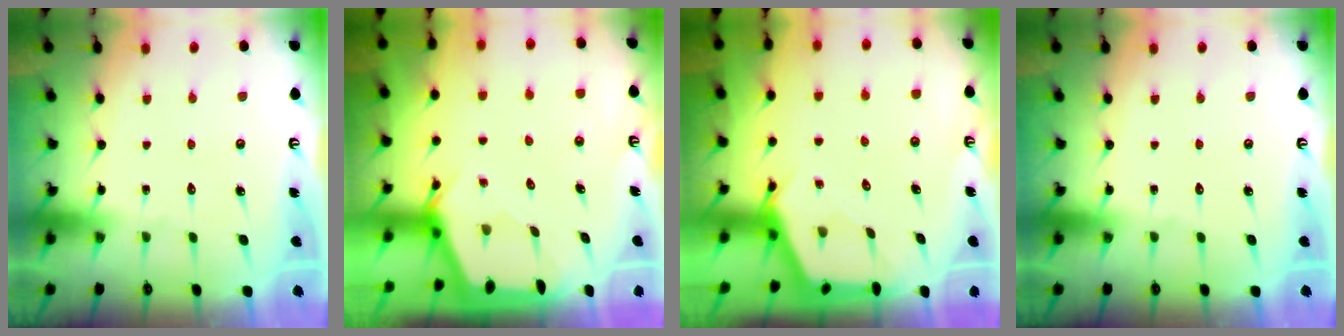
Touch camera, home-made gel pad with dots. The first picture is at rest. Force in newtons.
{"total": 2.5, "press": 2.4, "slide": 0.3}
{"total": 2.8, "press": 2.7, "slide": 0.4}
{"total": 0.0}